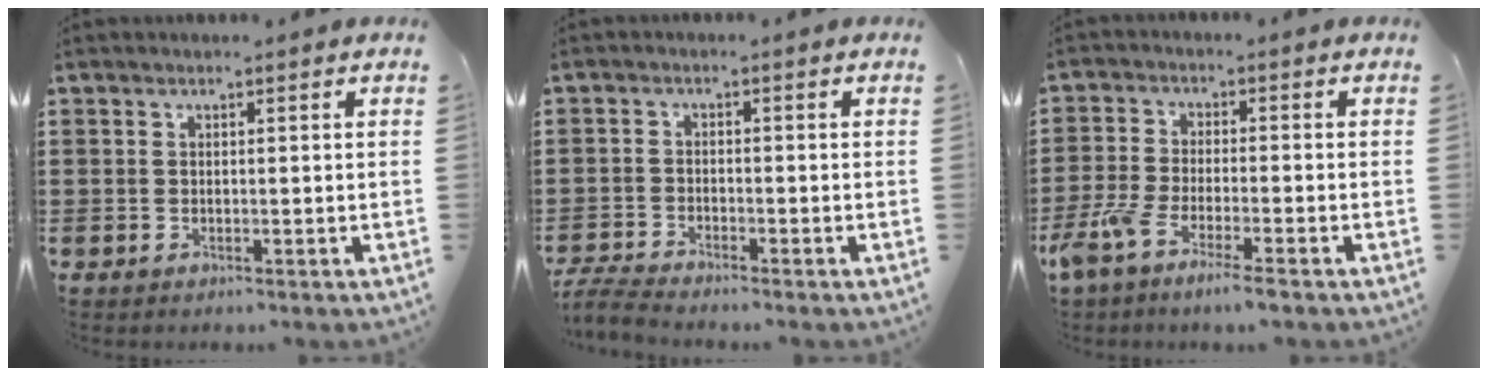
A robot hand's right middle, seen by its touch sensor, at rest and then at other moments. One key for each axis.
{"total": 3.0, "fx": -2.9, "fy": 0.0, "fz": 0.8, "tx": -0.037, "ty": -0.008, "tz": -0.065}
{"total": 5.2, "fx": -4.1, "fy": 0.2, "fz": 3.2, "tx": -0.081, "ty": -0.016, "tz": -0.081}